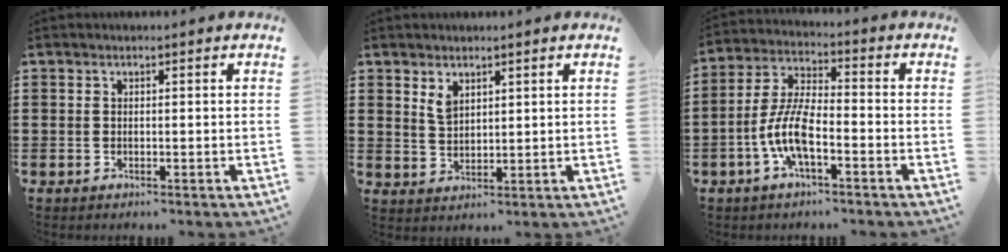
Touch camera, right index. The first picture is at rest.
{"total": 2.9, "force": [1.9, 1.6, 1.4], "torque": [-0.034, 0.003, 0.036]}
{"total": 8.1, "force": [-3.2, 2.4, 7.0], "torque": [-0.175, -0.014, -0.067]}